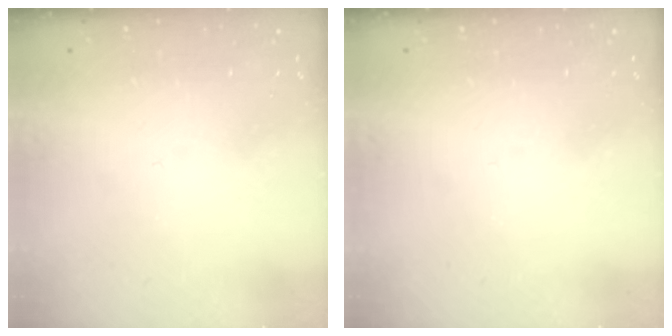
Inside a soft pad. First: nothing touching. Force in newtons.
{"total": 0.0}